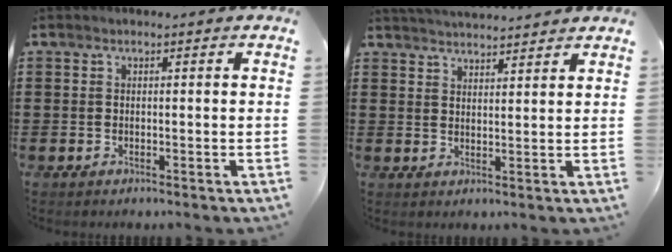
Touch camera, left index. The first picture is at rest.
{"total": 3.1, "force": [3.1, -0.4, 0.2], "torque": [-0.012, -0.012, 0.057]}